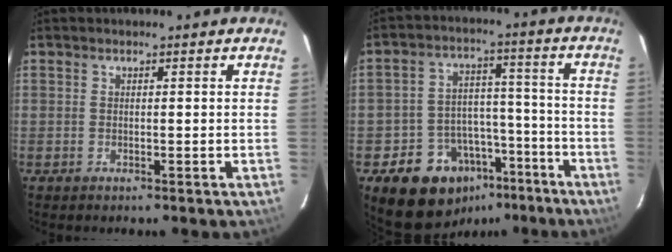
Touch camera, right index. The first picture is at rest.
{"total": 14.7, "force": [-8.9, 10.8, 4.6], "torque": [-0.094, 0.051, -0.113]}